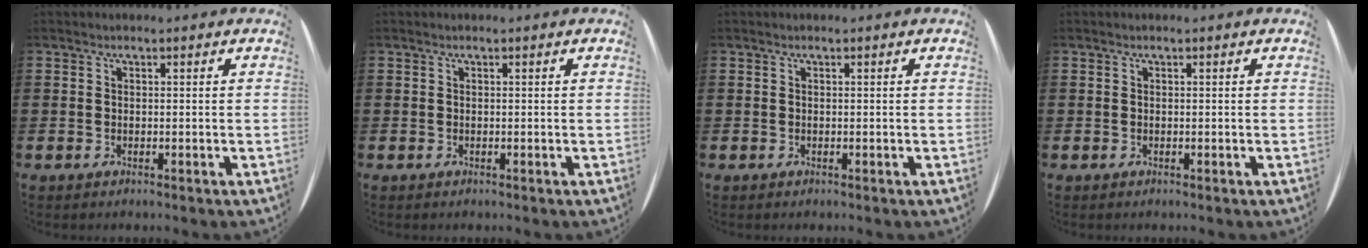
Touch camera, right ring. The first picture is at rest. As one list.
[{"total": 0.0}, {"total": 0.0}, {"total": 0.0}]